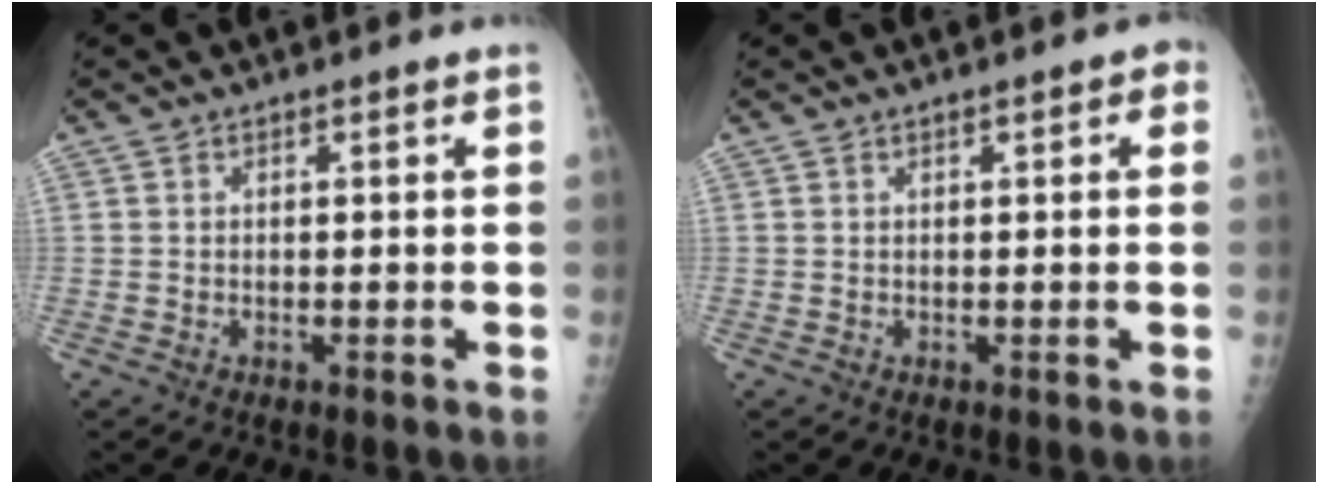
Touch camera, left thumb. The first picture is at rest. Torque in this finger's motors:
{"motor_torque": [-0.42, -0.17, -0.19, -0.16, -0.02]}